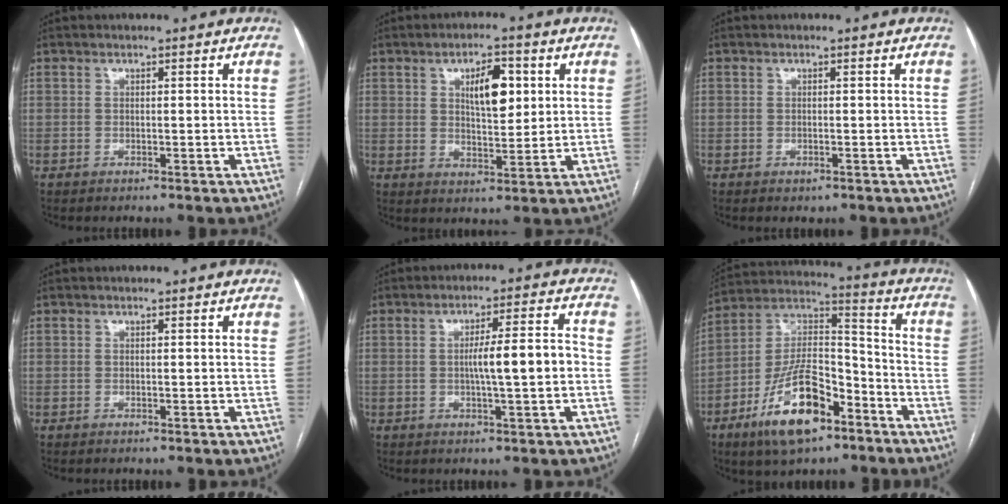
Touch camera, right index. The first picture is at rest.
{"total": 7.4, "force": [2.4, 2.5, 6.6], "torque": [-0.111, 0.005, 0.044]}
{"total": 0.7, "force": [-0.3, 0.4, 0.4], "torque": [-0.007, -0.001, 0.001]}
{"total": 0.0}
{"total": 7.4, "force": [-0.6, 0.5, 7.4], "torque": [-0.119, 0.012, -0.010]}
{"total": 17.0, "force": [-9.3, 6.7, 12.5], "torque": [-0.237, 0.010, -0.159]}